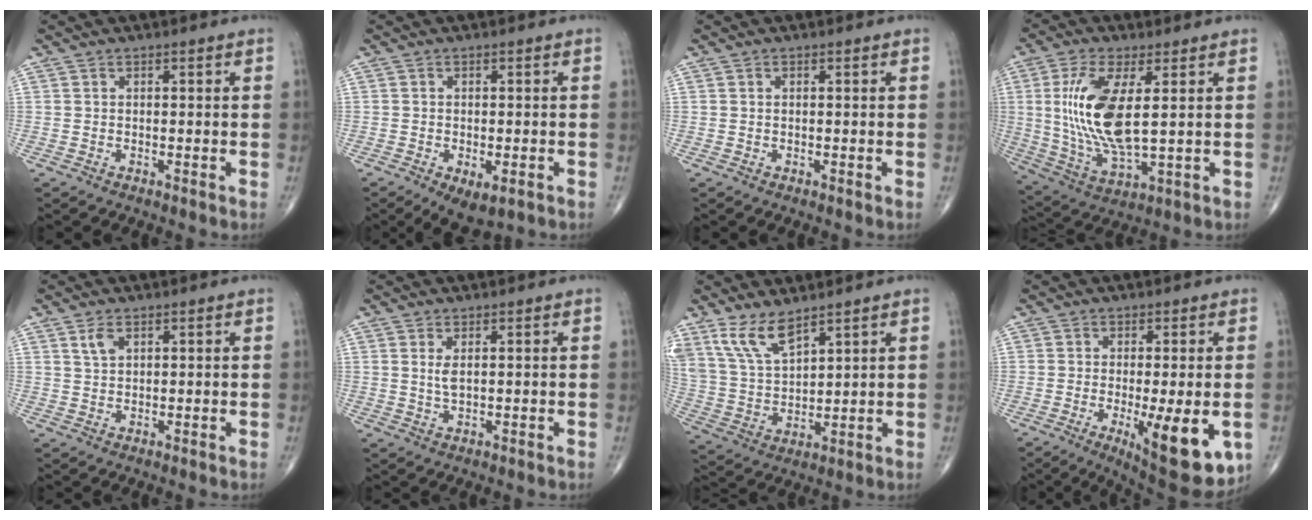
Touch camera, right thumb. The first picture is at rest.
{"total": 6.0, "force": [-2.8, 3.0, 4.4], "torque": [-0.064, -0.001, -0.035]}
{"total": 0.0}
{"total": 15.3, "force": [2.4, 5.7, 14.0], "torque": [-0.296, -0.021, 0.056]}
{"total": 2.6, "force": [1.4, 1.4, 1.7], "torque": [-0.032, -0.002, 0.031]}
{"total": 2.3, "force": [0.7, 0.9, 2.0], "torque": [-0.041, -0.007, 0.019]}
{"total": 9.2, "force": [6.7, 3.3, 5.3], "torque": [-0.104, -0.034, 0.151]}
{"total": 13.8, "force": [-3.7, 4.0, 12.6], "torque": [-0.161, -0.022, -0.041]}